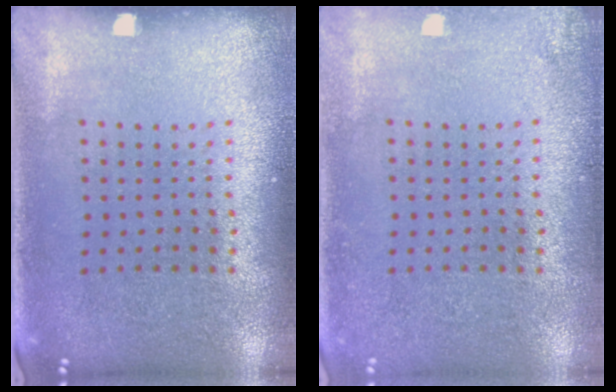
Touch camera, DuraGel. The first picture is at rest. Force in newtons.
{"total": 1.3, "press": 1.3, "slide": 0.1}